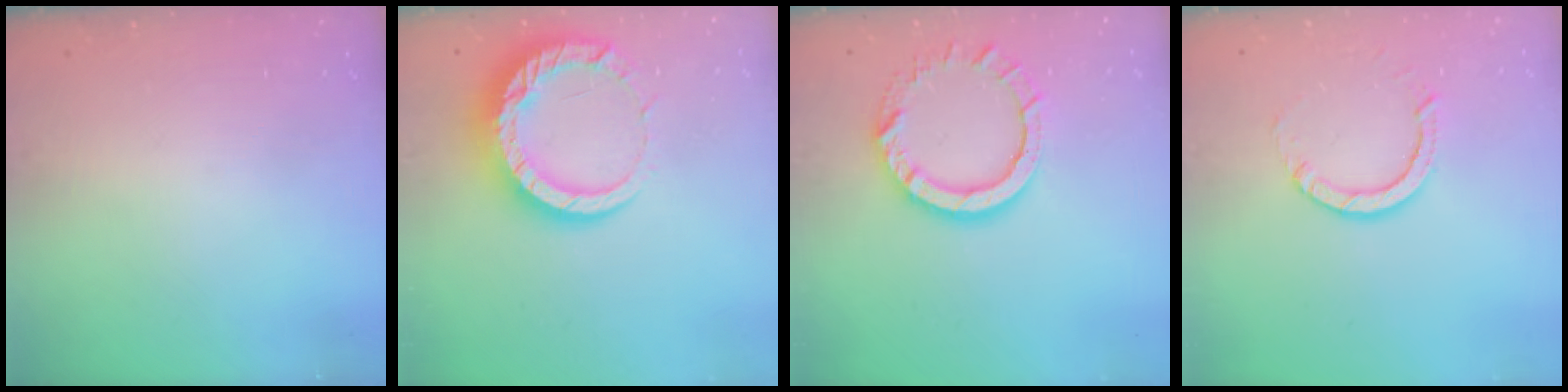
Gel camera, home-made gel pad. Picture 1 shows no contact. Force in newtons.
{"total": 14.0, "press": 14.0, "slide": 1.2}
{"total": 10.5, "press": 10.4, "slide": 1.0}
{"total": 4.5, "press": 4.5, "slide": 0.3}